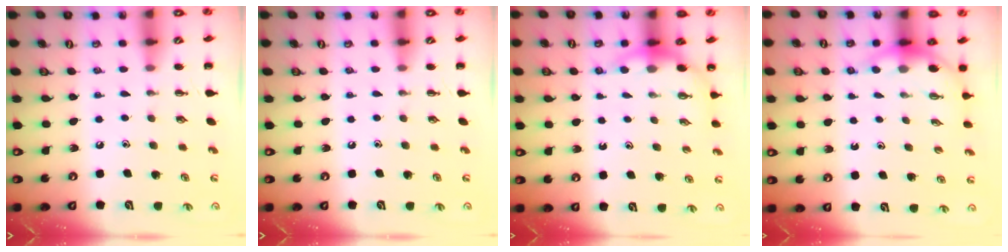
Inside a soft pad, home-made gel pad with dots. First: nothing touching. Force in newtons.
{"total": 0.0}
{"total": 5.9, "press": 5.9, "slide": 0.5}
{"total": 4.6, "press": 4.6, "slide": 0.2}